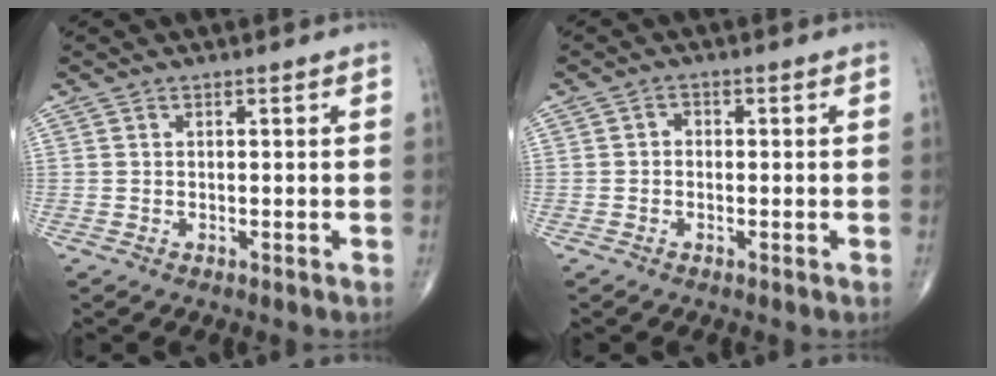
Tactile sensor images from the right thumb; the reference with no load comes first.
{"total": 1.3, "force": [-0.3, 1.1, 0.7], "torque": [0.001, 0.005, -0.011]}